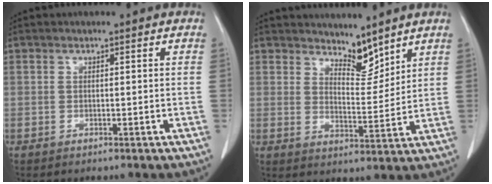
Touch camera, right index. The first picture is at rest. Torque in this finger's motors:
{"motor_torque": [-0.29, 0.47, -0.01, 0.00]}